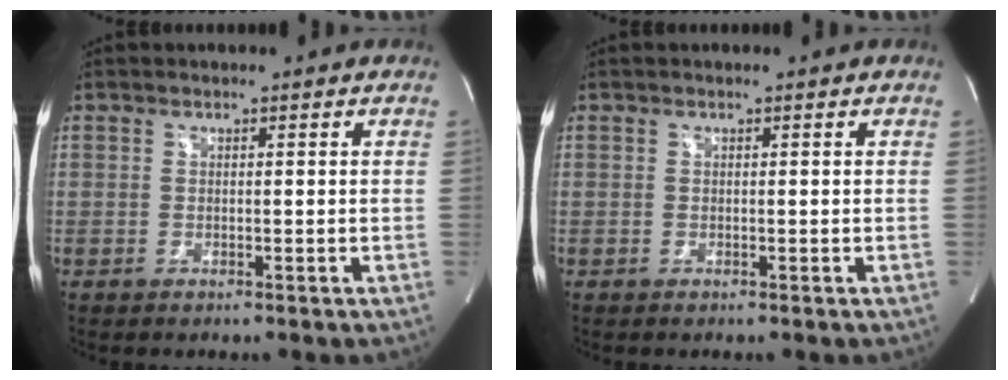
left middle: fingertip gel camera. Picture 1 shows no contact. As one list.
[{"total": 0.0}]